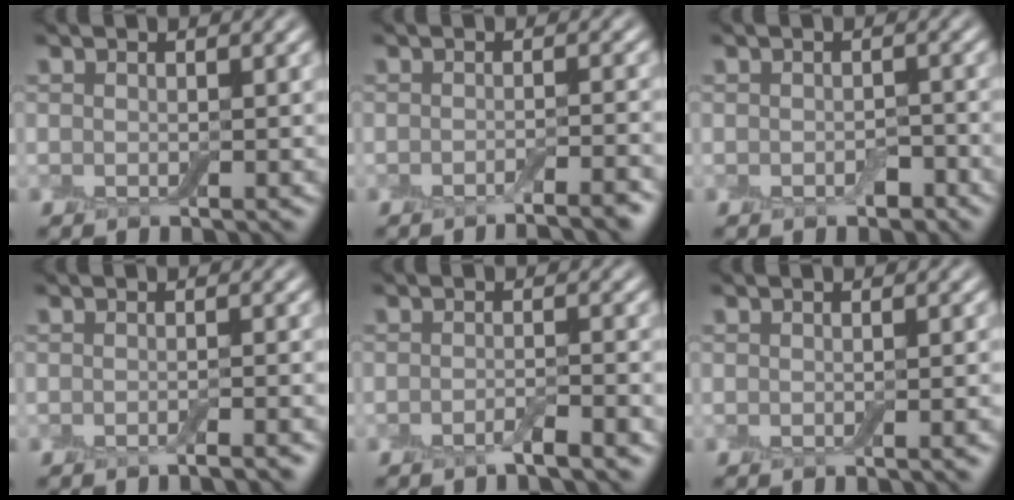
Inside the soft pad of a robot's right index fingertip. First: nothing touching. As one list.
[{"total": 2.7, "force": [-1.9, 0.4, 1.9], "torque": [-0.020, 0.002, -0.036]}, {"total": 1.3, "force": [-0.6, 0.8, 0.8], "torque": [-0.014, -0.003, -0.010]}, {"total": 1.5, "force": [-1.0, 0.3, 1.1], "torque": [-0.006, 0.000, -0.019]}, {"total": 1.9, "force": [-1.2, 0.2, 1.4], "torque": [-0.022, 0.002, -0.025]}, {"total": 1.0, "force": [-0.4, 0.2, 0.9], "torque": [-0.007, 0.002, -0.007]}]